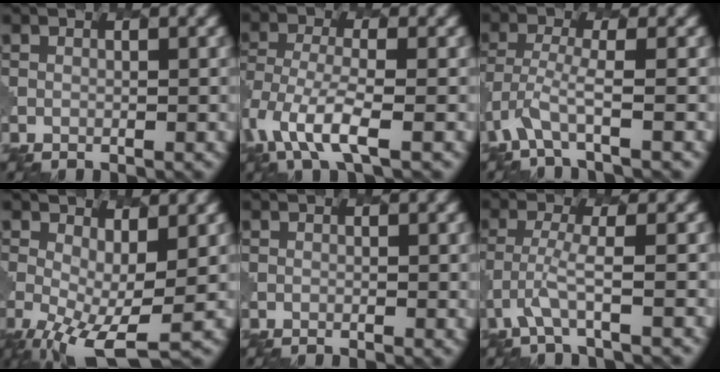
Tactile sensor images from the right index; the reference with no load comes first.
{"total": 5.0, "force": [-2.6, 1.9, 3.8], "torque": [-0.091, -0.014, -0.054]}
{"total": 3.0, "force": [-2.0, 0.5, 2.1], "torque": [-0.055, -0.012, -0.046]}
{"total": 6.8, "force": [-1.8, 2.8, 5.9], "torque": [-0.123, -0.023, -0.022]}
{"total": 0.7, "force": [-0.3, 0.3, 0.6], "torque": [-0.002, -0.001, -0.003]}
{"total": 2.4, "force": [-1.5, 0.1, 1.9], "torque": [-0.046, -0.001, -0.037]}